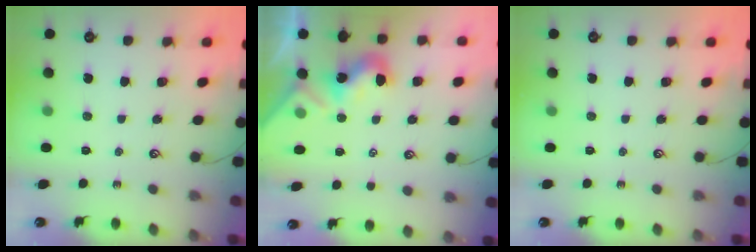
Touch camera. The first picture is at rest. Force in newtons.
{"total": 2.0, "press": 2.0, "slide": 0.5}
{"total": 0.0}